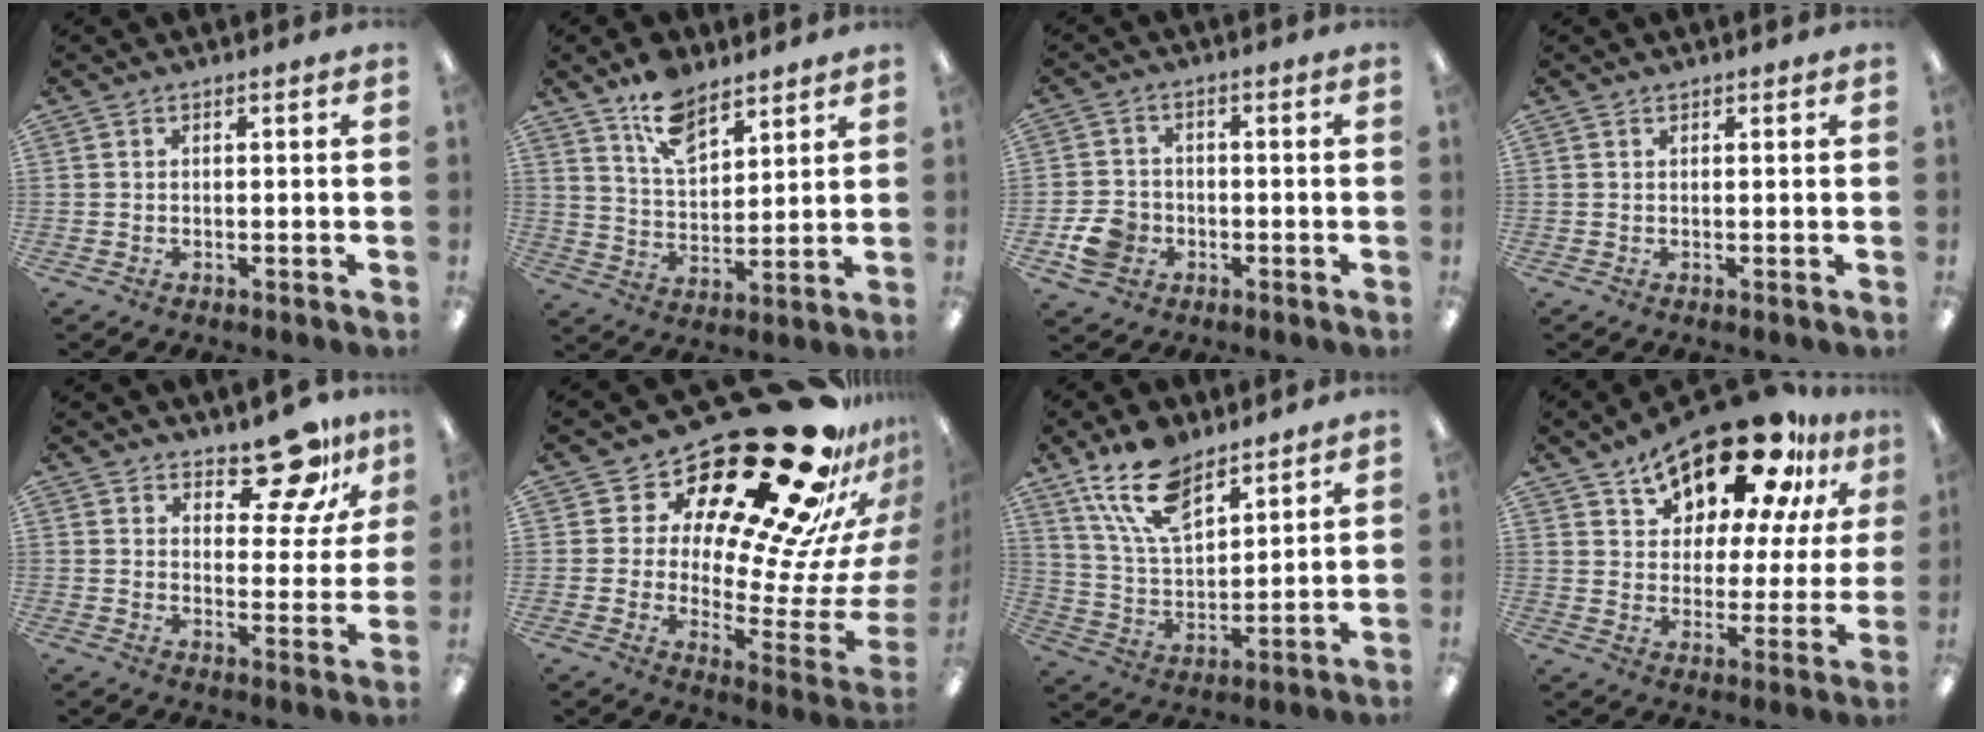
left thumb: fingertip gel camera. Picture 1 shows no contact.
{"total": 11.5, "force": [8.2, 5.8, 5.6], "torque": [-0.093, -0.042, 0.150]}
{"total": 7.0, "force": [-2.3, 5.8, 3.0], "torque": [-0.060, 0.013, -0.039]}
{"total": 0.5, "force": [0.4, 0.3, 0.1], "torque": [-0.002, 0.001, 0.008]}
{"total": 13.7, "force": [10.2, 6.0, 6.9], "torque": [-0.078, -0.071, 0.177]}
{"total": 30.5, "force": [21.1, 10.0, 19.6], "torque": [-0.245, -0.195, 0.375]}
{"total": 15.8, "force": [10.8, 7.5, 8.7], "torque": [-0.173, -0.042, 0.198]}
{"total": 20.2, "force": [15.6, 7.8, 10.1], "torque": [-0.167, -0.110, 0.268]}